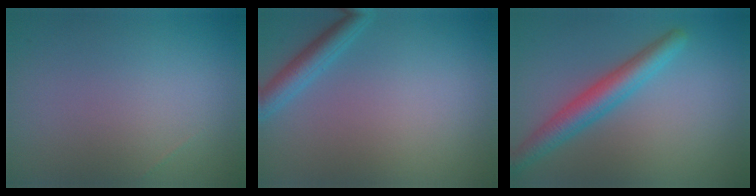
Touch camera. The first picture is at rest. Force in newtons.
{"total": 2.4, "press": 2.4, "slide": 0.1}
{"total": 3.8, "press": 3.8, "slide": 0.1}